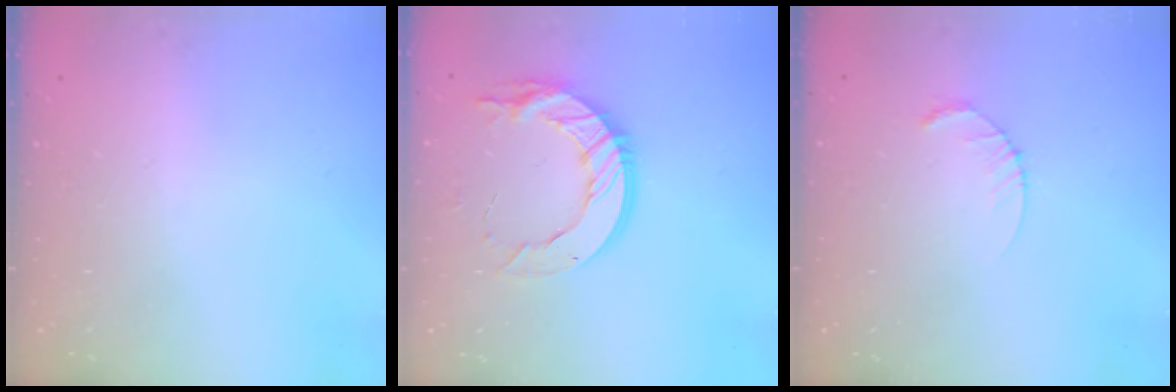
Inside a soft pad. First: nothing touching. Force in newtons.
{"total": 14.6, "press": 14.5, "slide": 0.9}
{"total": 2.6, "press": 2.6, "slide": 0.4}